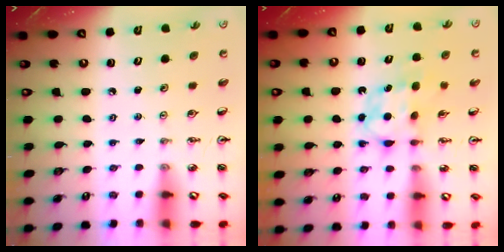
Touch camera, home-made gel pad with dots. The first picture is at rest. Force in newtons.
{"total": 7.2, "press": 7.2, "slide": 0.5}